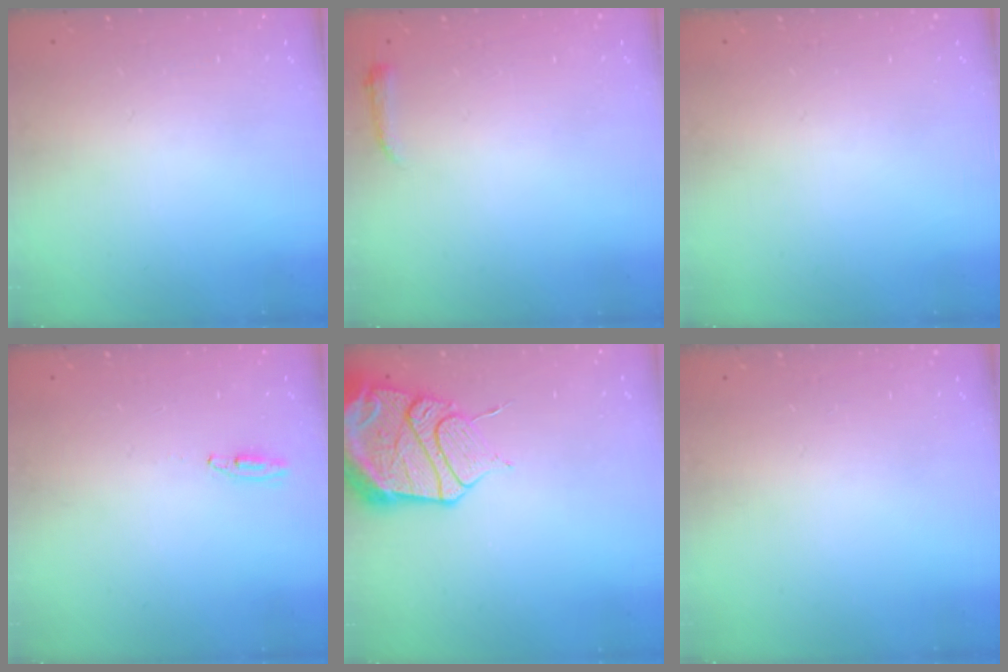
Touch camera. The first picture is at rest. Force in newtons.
{"total": 3.0, "press": 2.9, "slide": 0.6}
{"total": 0.0}
{"total": 2.7, "press": 2.5, "slide": 1.0}
{"total": 17.2, "press": 17.1, "slide": 1.7}
{"total": 0.0}